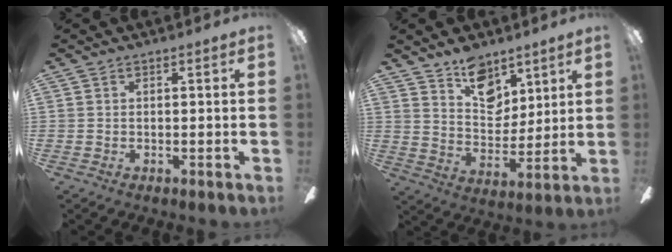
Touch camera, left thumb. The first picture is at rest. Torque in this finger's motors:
{"motor_torque": [0.12, 0.22, -0.07, -0.22, 0.02]}